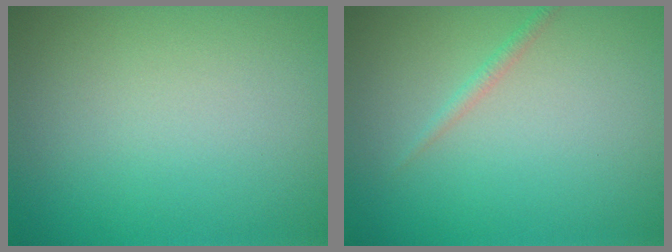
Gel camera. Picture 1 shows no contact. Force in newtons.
{"total": 0.8, "press": 0.8, "slide": 0.1}